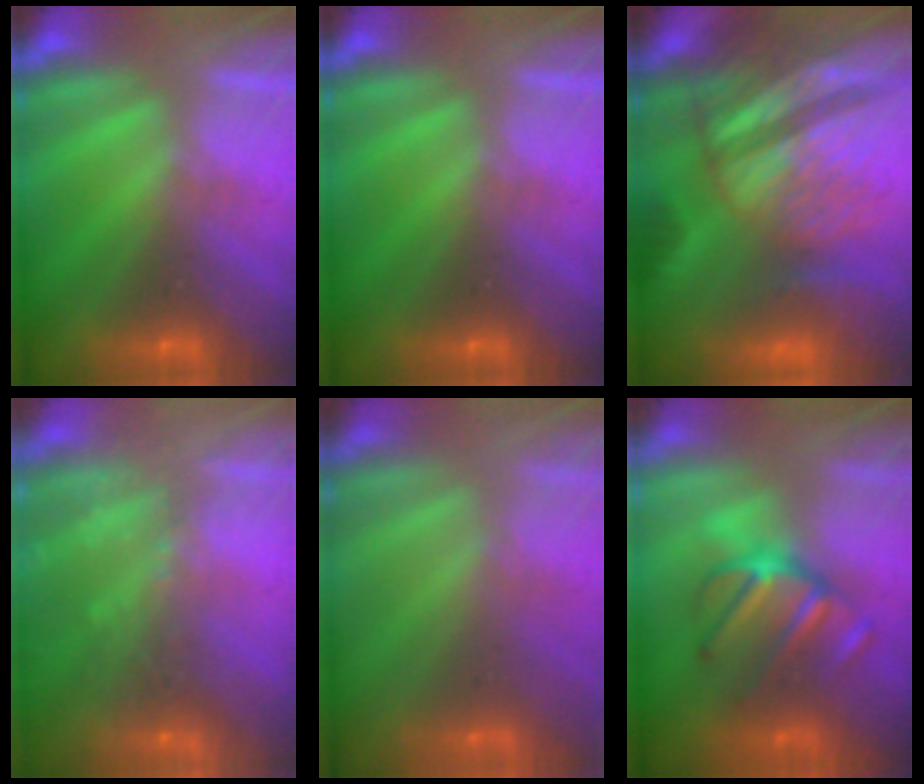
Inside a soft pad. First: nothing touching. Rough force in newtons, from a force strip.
{"total": 0.0}
{"total": 6.1}
{"total": 9.6}
{"total": 2.2}
{"total": 2.8}